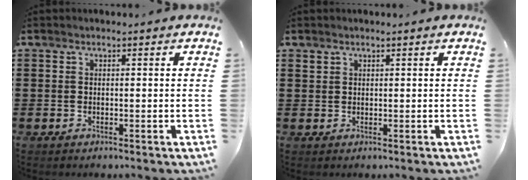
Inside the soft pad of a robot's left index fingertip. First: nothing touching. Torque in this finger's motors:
{"motor_torque": [0.00, -0.02, -0.03, -0.03]}